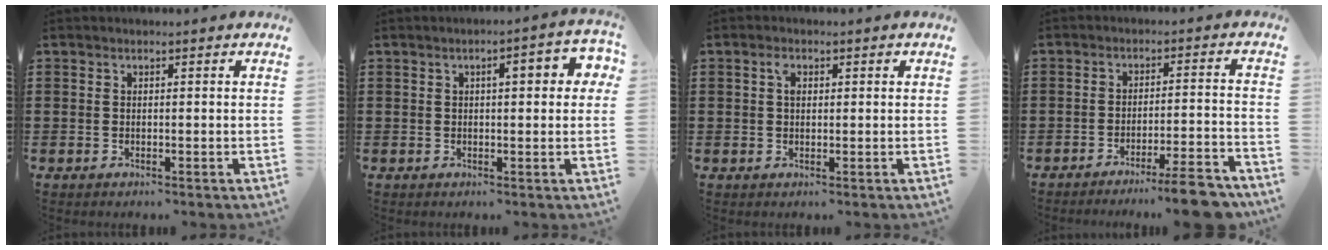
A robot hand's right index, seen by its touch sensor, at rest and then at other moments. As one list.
[{"total": 4.3, "force": [0.9, 1.2, 4.0], "torque": [-0.053, 0.000, 0.006]}, {"total": 2.0, "force": [0.6, 1.1, 1.5], "torque": [-0.026, 0.006, 0.007]}, {"total": 7.0, "force": [-5.9, -0.1, 3.8], "torque": [-0.055, -0.002, -0.107]}]